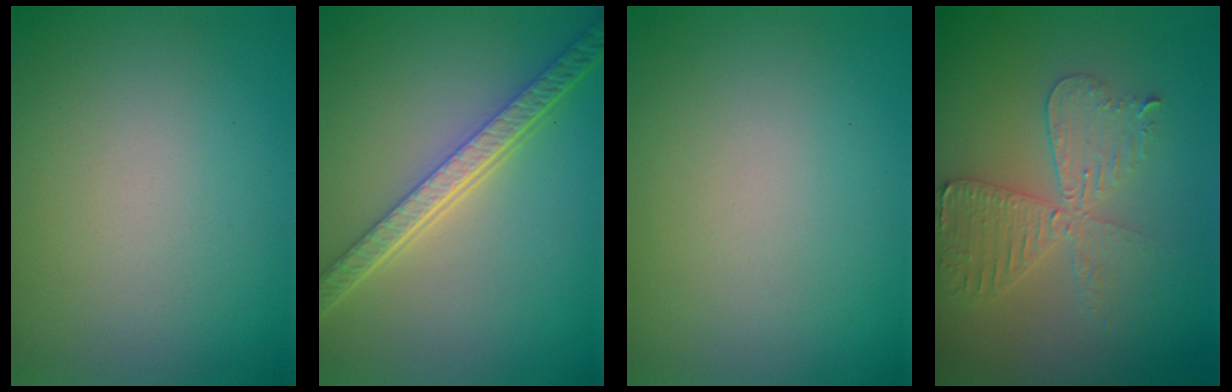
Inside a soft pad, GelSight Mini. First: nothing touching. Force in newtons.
{"total": 5.7, "press": 4.3, "slide": 3.7}
{"total": 0.0}
{"total": 4.6, "press": 4.0, "slide": 2.2}